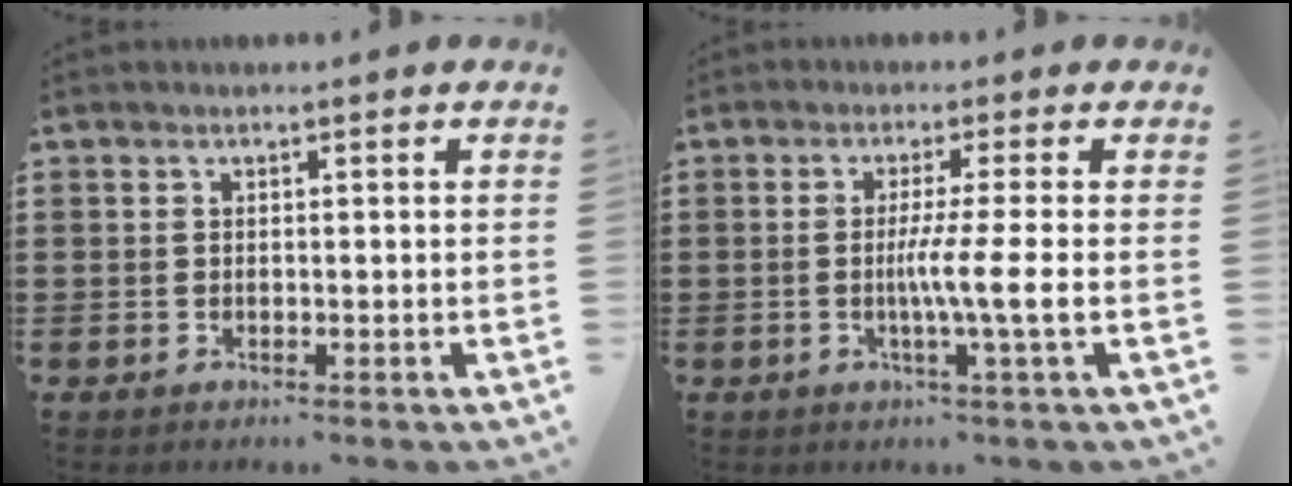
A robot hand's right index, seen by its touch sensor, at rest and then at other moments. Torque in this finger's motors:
{"motor_torque": [1.11, -0.39, 0.47, 0.17]}